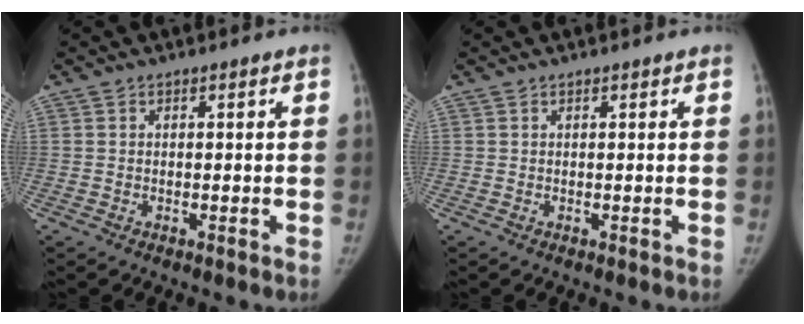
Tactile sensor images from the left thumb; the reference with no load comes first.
{"total": 0.0}